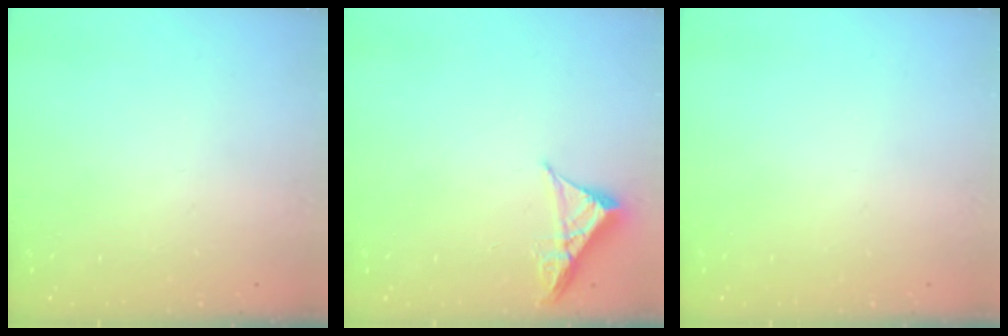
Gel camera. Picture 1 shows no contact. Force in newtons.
{"total": 4.8, "press": 4.8, "slide": 0.7}
{"total": 0.0}